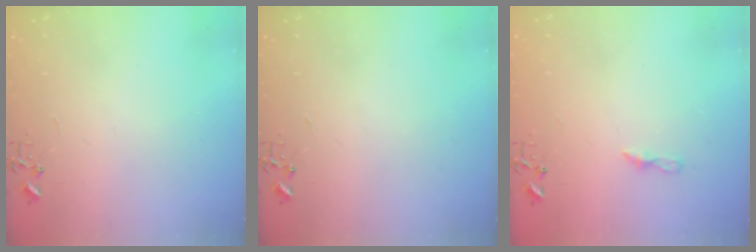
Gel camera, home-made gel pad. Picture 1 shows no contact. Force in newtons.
{"total": 0.0}
{"total": 3.7, "press": 3.7, "slide": 0.4}